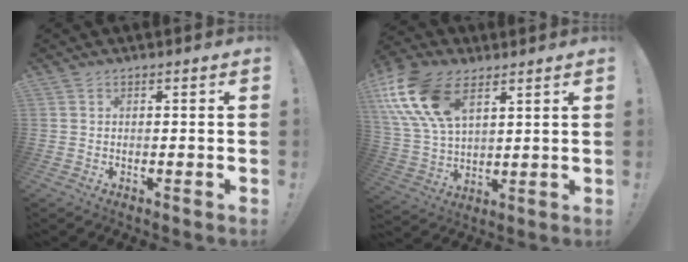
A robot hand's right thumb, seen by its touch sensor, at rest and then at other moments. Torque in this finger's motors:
{"motor_torque": [1.60, 2.76, 1.66, 0.65, 0.59]}